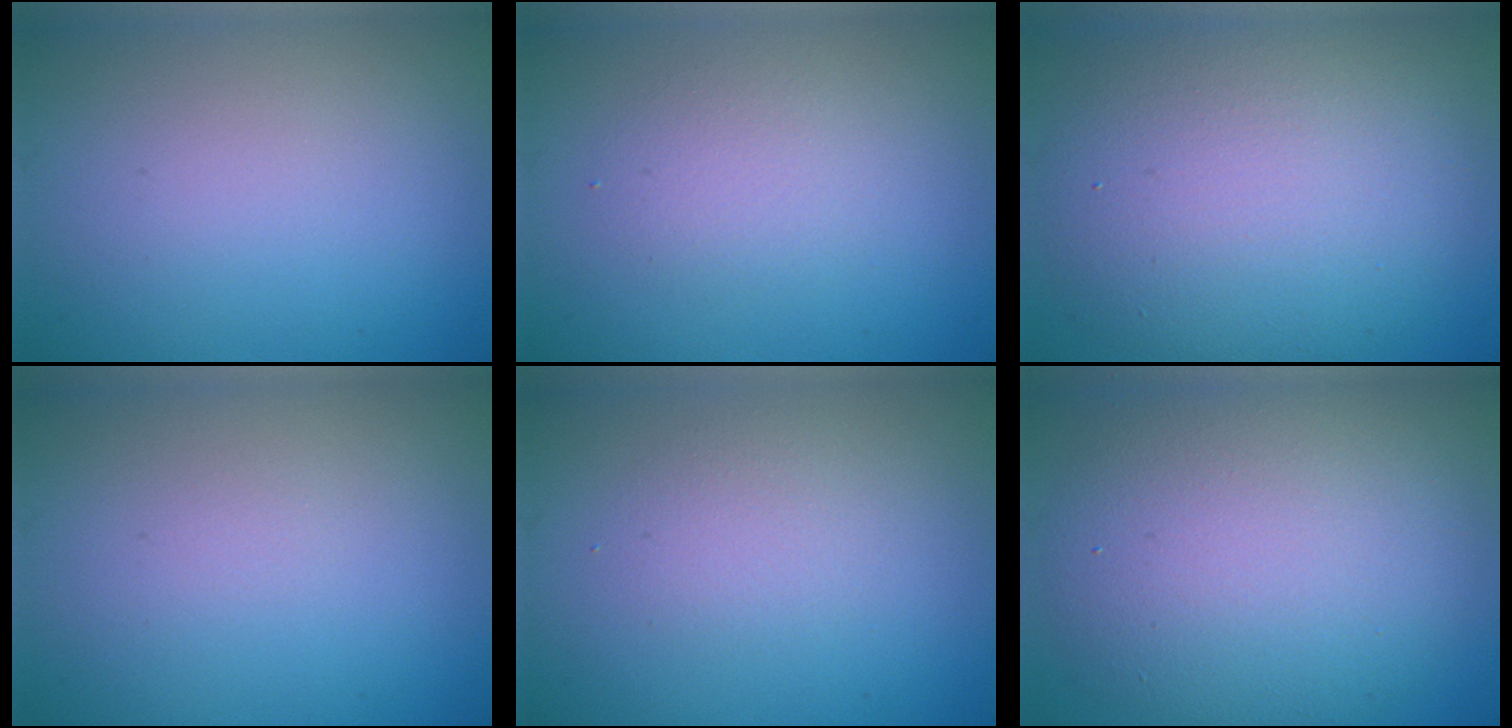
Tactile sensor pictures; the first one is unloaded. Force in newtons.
{"total": 2.0, "press": 2.0, "slide": 0.1}
{"total": 10.7, "press": 10.7, "slide": 0.7}
{"total": 0.0}
{"total": 1.7, "press": 1.7, "slide": 0.0}
{"total": 9.8, "press": 9.8, "slide": 0.8}